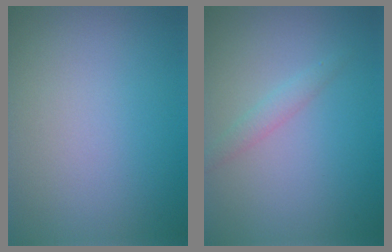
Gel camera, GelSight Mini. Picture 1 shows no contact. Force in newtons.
{"total": 1.3, "press": 1.3, "slide": 0.0}